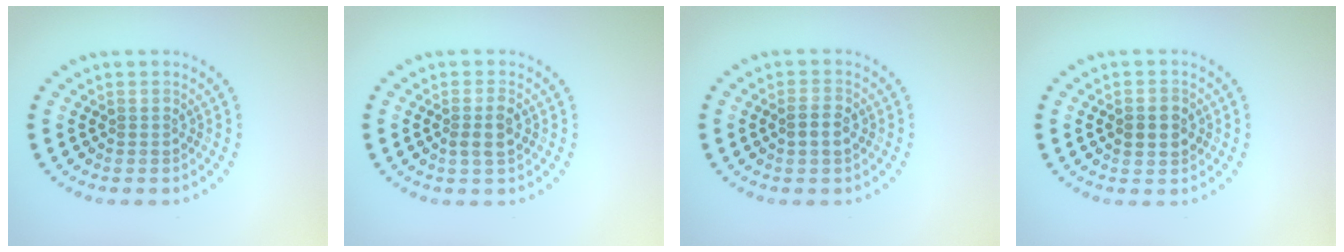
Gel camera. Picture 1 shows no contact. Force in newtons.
{"total": 1.8, "press": 1.6, "slide": 0.6}
{"total": 1.7, "press": 1.7, "slide": 0.1}
{"total": 2.1, "press": 2.1, "slide": 0.1}